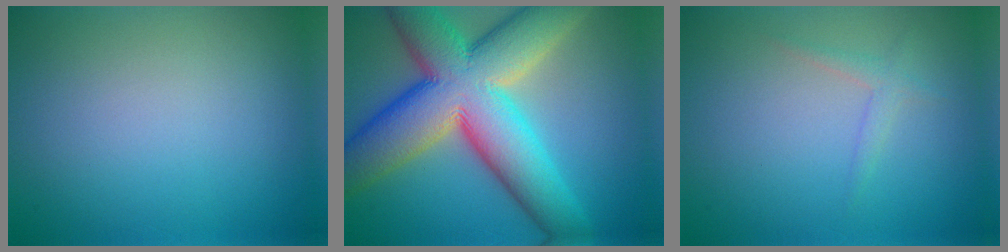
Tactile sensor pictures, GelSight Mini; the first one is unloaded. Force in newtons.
{"total": 15.0, "press": 15.0, "slide": 1.2}
{"total": 1.2, "press": 1.1, "slide": 0.1}